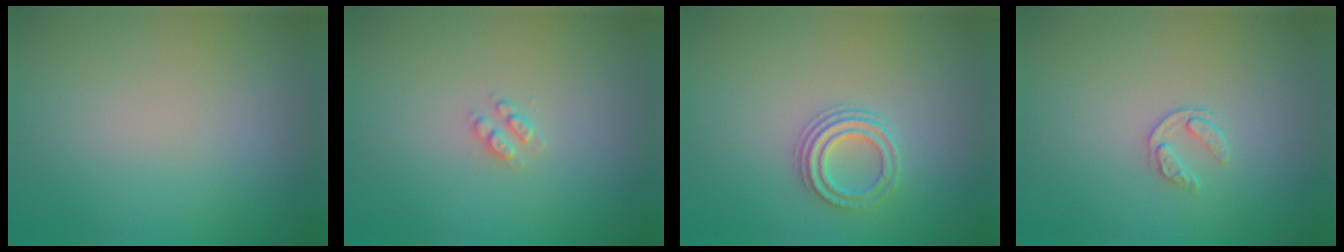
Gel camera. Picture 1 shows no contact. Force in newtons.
{"total": 1.2, "press": 1.1, "slide": 0.3}
{"total": 2.5, "press": 2.2, "slide": 1.2}
{"total": 1.3, "press": 0.8, "slide": 1.1}